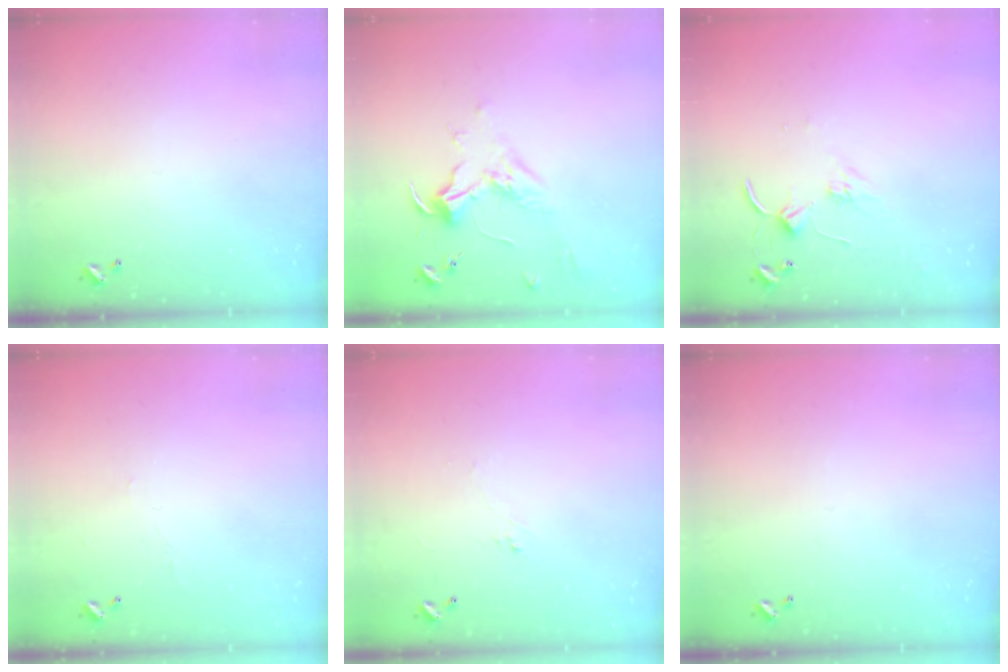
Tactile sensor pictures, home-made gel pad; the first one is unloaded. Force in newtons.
{"total": 1.8, "press": 1.6, "slide": 0.6}
{"total": 1.4, "press": 1.3, "slide": 0.2}
{"total": 0.9, "press": 0.7, "slide": 0.6}
{"total": 0.6, "press": 0.3, "slide": 0.5}
{"total": 0.0}